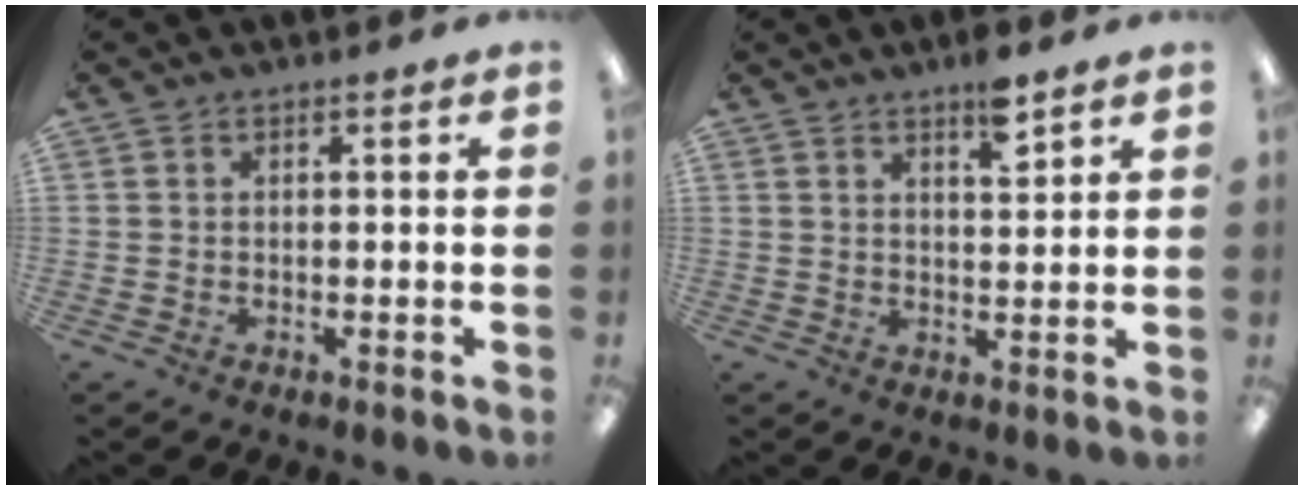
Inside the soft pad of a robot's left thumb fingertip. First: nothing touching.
{"total": 6.1, "force": [4.4, 1.8, 3.9], "torque": [-0.047, -0.025, 0.069]}